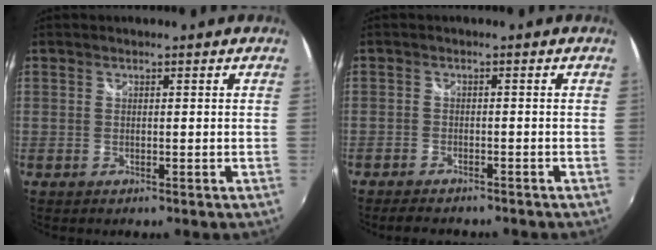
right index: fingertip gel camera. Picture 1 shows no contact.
{"total": 4.8, "force": [-4.2, 1.6, 1.6], "torque": [-0.048, -0.008, -0.067]}